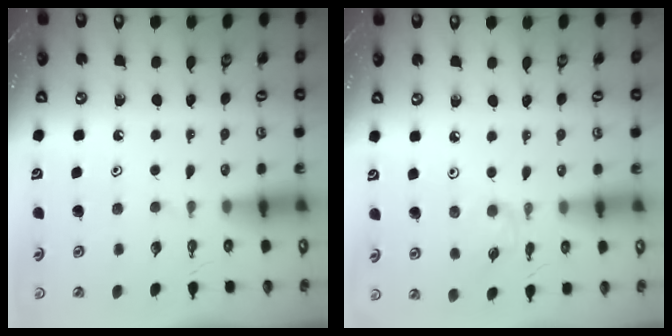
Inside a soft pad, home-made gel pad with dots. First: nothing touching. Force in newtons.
{"total": 2.0, "press": 1.9, "slide": 0.4}